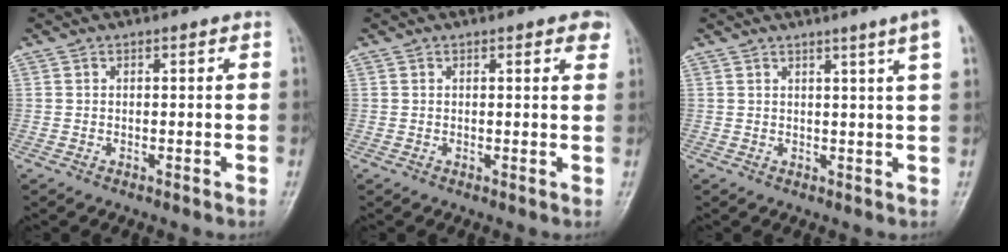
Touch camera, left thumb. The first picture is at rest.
{"total": 2.5, "force": [1.5, 1.0, 1.7], "torque": [-0.005, -0.002, 0.014]}
{"total": 5.3, "force": [3.0, -0.9, 4.3], "torque": [-0.060, -0.010, 0.036]}